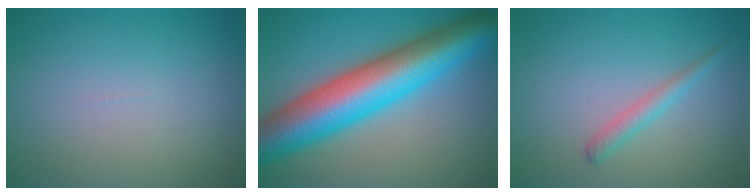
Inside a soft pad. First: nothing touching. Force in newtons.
{"total": 12.2, "press": 12.2, "slide": 0.2}
{"total": 1.6, "press": 1.6, "slide": 0.1}